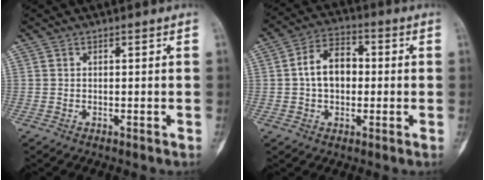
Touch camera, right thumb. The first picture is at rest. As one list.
[{"total": 9.5, "force": [0.3, 6.5, 6.8], "torque": [-0.101, 0.024, -0.003]}]